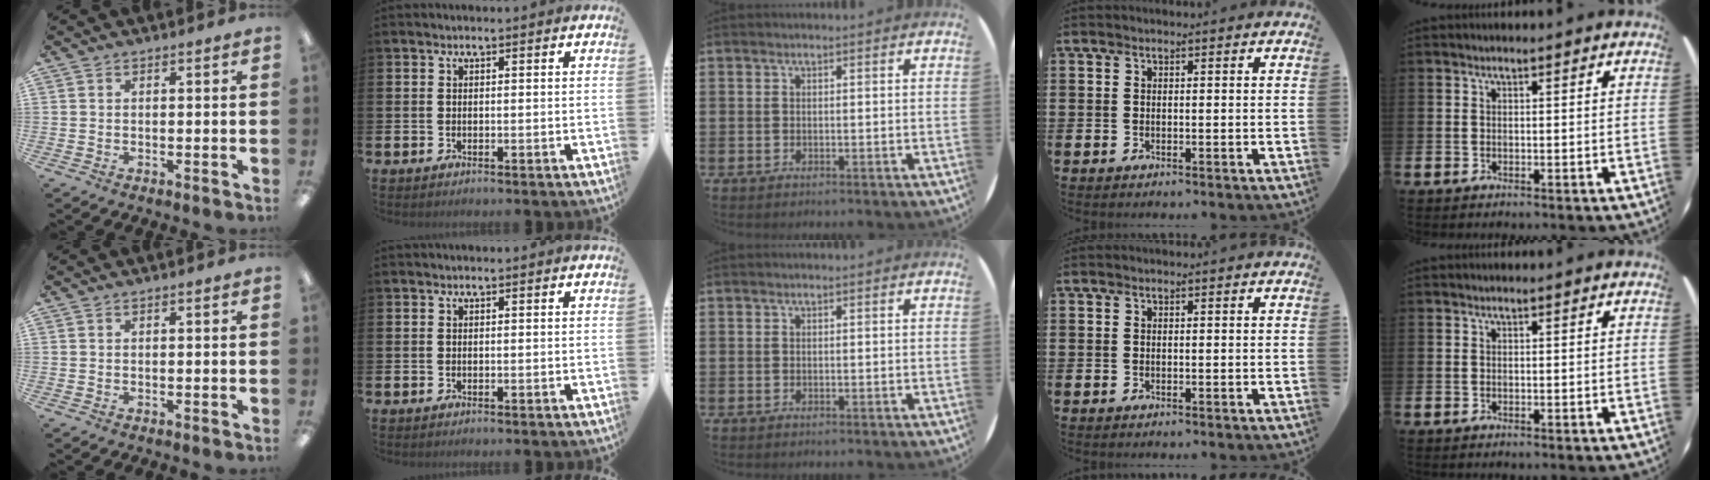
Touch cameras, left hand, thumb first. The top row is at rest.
{}